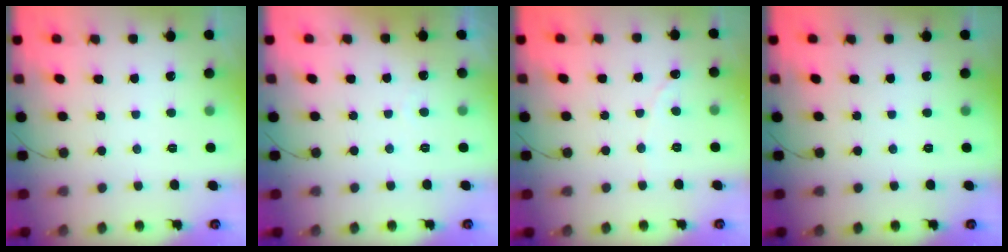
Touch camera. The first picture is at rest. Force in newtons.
{"total": 1.7, "press": 1.6, "slide": 0.0}
{"total": 0.0}
{"total": 0.0}